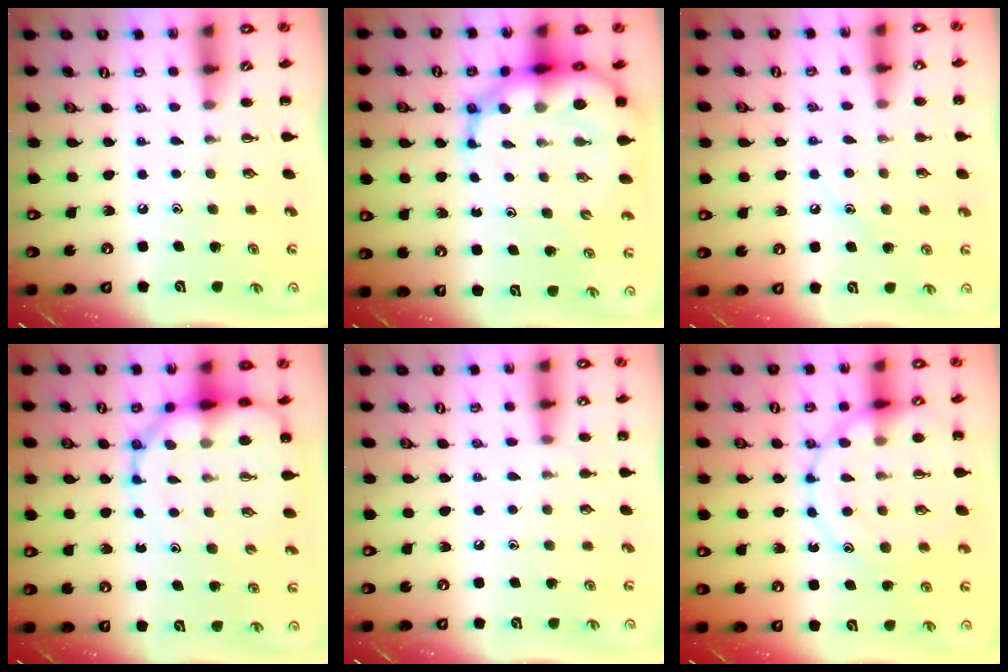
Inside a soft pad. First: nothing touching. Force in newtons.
{"total": 14.5, "press": 13.9, "slide": 4.1}
{"total": 8.0, "press": 7.8, "slide": 1.8}
{"total": 14.1, "press": 13.5, "slide": 4.1}
{"total": 5.1, "press": 4.8, "slide": 1.7}
{"total": 16.1, "press": 16.1, "slide": 1.4}